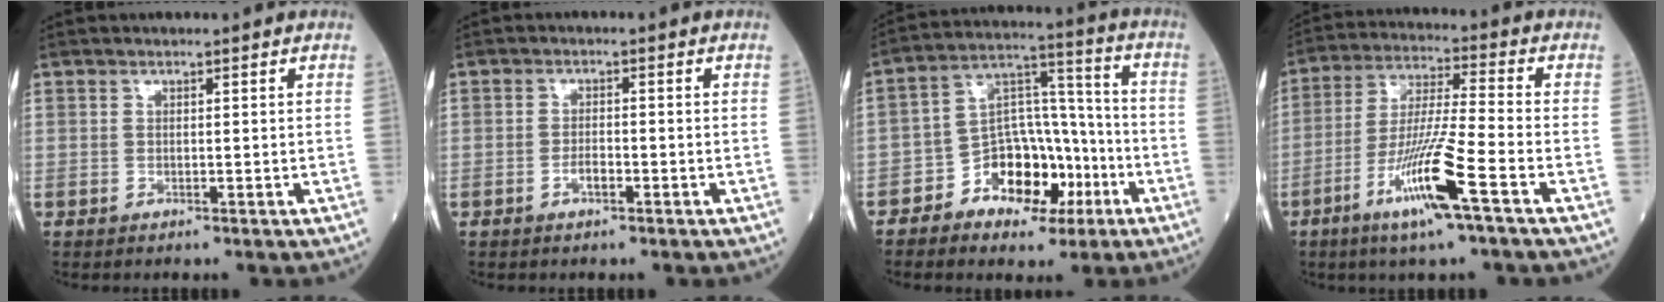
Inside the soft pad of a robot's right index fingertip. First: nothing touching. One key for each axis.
{"total": 1.9, "fx": -1.1, "fy": 0.6, "fz": 1.4, "tx": -0.022, "ty": 0.003, "tz": -0.021}
{"total": 11.8, "fx": -5.6, "fy": 7.5, "fz": 7.3, "tx": -0.125, "ty": 0.033, "tz": -0.088}
{"total": 12.3, "fx": -6.0, "fy": -0.3, "fz": 10.8, "tx": -0.210, "ty": -0.016, "tz": -0.116}